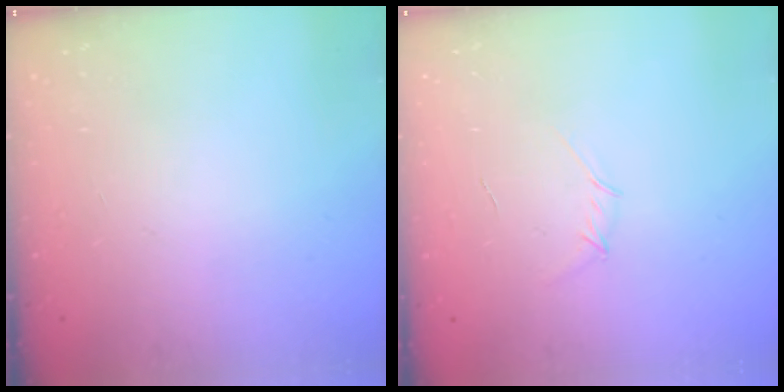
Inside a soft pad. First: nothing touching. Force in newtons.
{"total": 3.5, "press": 3.4, "slide": 0.8}